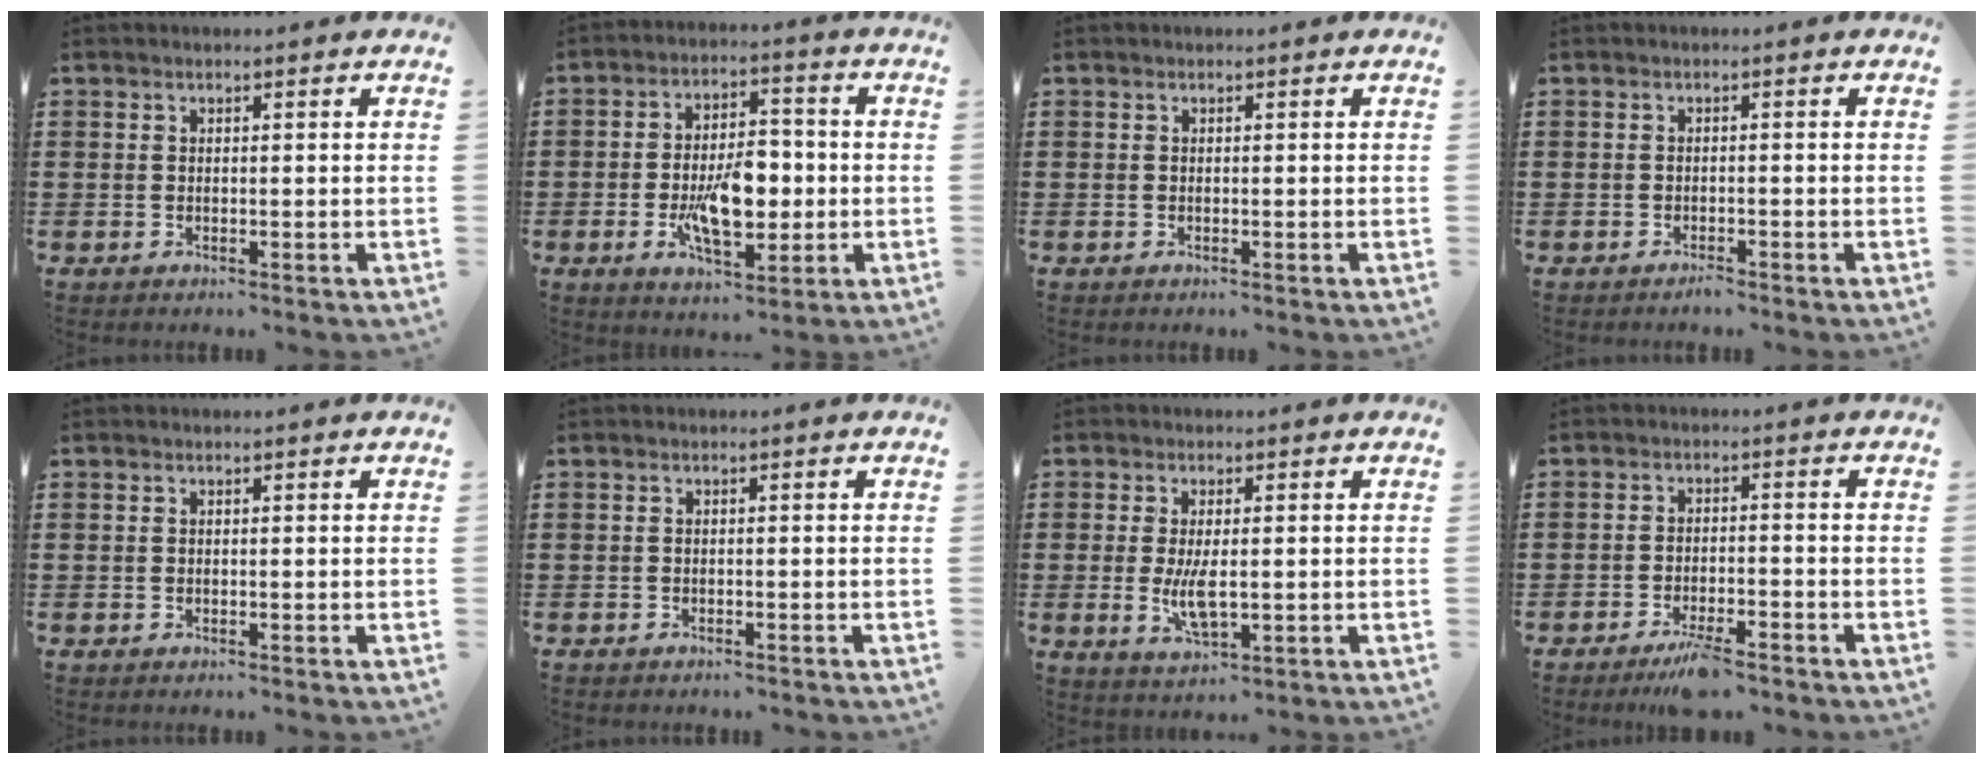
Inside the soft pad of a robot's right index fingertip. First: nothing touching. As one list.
[{"total": 10.0, "force": [-1.9, 4.9, 8.5], "torque": [-0.152, -0.004, -0.035]}, {"total": 0.0}, {"total": 1.0, "force": [-0.9, 0.1, 0.3], "torque": [-0.009, -0.002, -0.018]}, {"total": 0.0}, {"total": 0.6, "force": [-0.6, 0.1, 0.0], "torque": [-0.001, 0.001, -0.012]}, {"total": 5.4, "force": [-0.3, 2.0, 5.0], "torque": [-0.110, -0.007, -0.010]}, {"total": 4.3, "force": [-3.5, 0.7, 2.5], "torque": [-0.046, 0.001, -0.065]}]